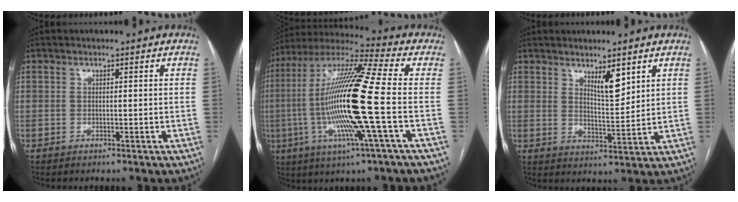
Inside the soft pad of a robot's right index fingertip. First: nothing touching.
{"total": 19.8, "force": [-3.1, -0.2, 19.5], "torque": [-0.394, -0.005, -0.071]}
{"total": 4.9, "force": [3.1, 1.1, 3.6], "torque": [-0.066, -0.012, 0.058]}